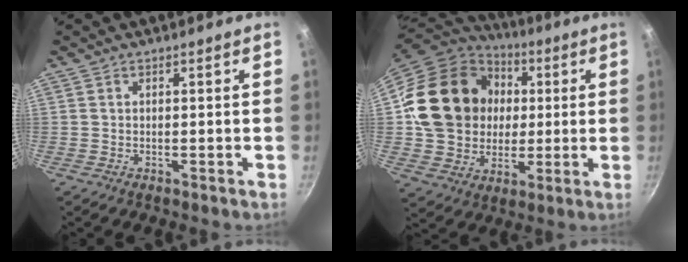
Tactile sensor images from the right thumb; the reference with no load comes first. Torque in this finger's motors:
{"motor_torque": [1.22, 3.78, 1.12, -1.19, 0.62]}